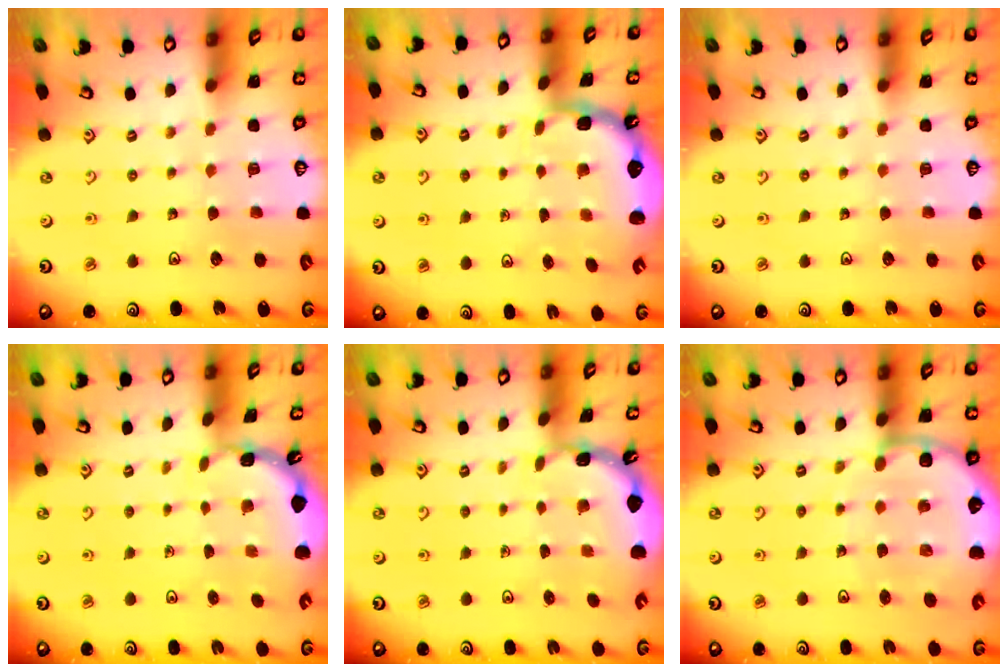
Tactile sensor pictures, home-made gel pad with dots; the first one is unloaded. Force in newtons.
{"total": 2.6, "press": 1.7, "slide": 1.9}
{"total": 0.0}
{"total": 1.6, "press": 1.6, "slide": 0.3}
{"total": 1.8, "press": 1.8, "slide": 0.1}
{"total": 9.0, "press": 8.8, "slide": 1.9}